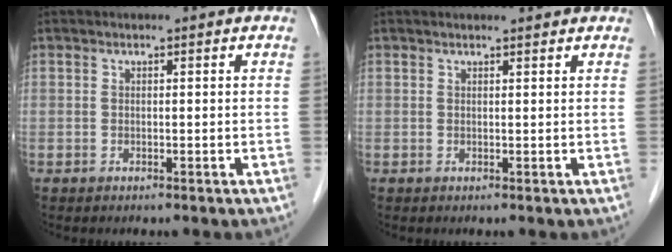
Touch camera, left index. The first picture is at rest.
{"total": 3.1, "force": [3.0, 0.4, 0.8], "torque": [-0.013, 0.018, 0.035]}